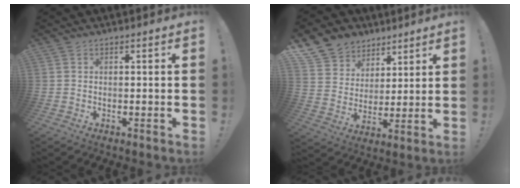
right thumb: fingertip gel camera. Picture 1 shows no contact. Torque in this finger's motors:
{"motor_torque": [0.12, 0.19, 0.30, 0.31, 0.00]}